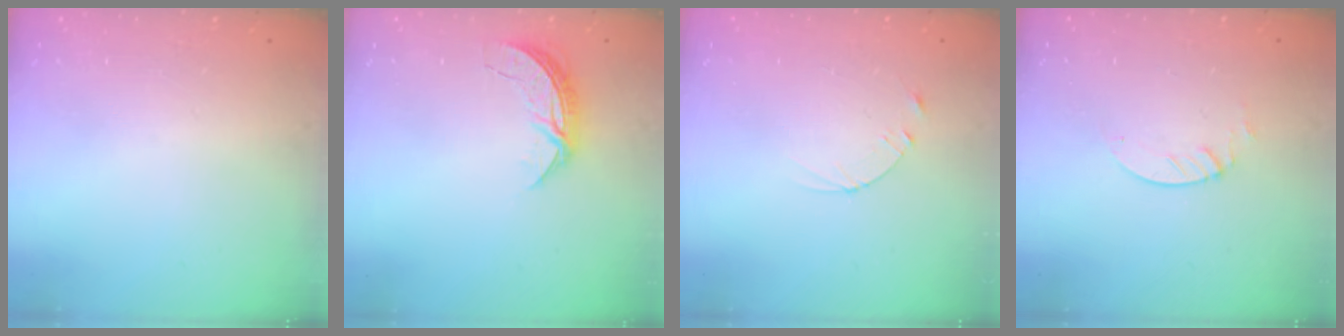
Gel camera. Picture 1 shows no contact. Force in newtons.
{"total": 6.2, "press": 6.2, "slide": 0.5}
{"total": 2.4, "press": 2.3, "slide": 0.2}
{"total": 2.1, "press": 2.1, "slide": 0.2}